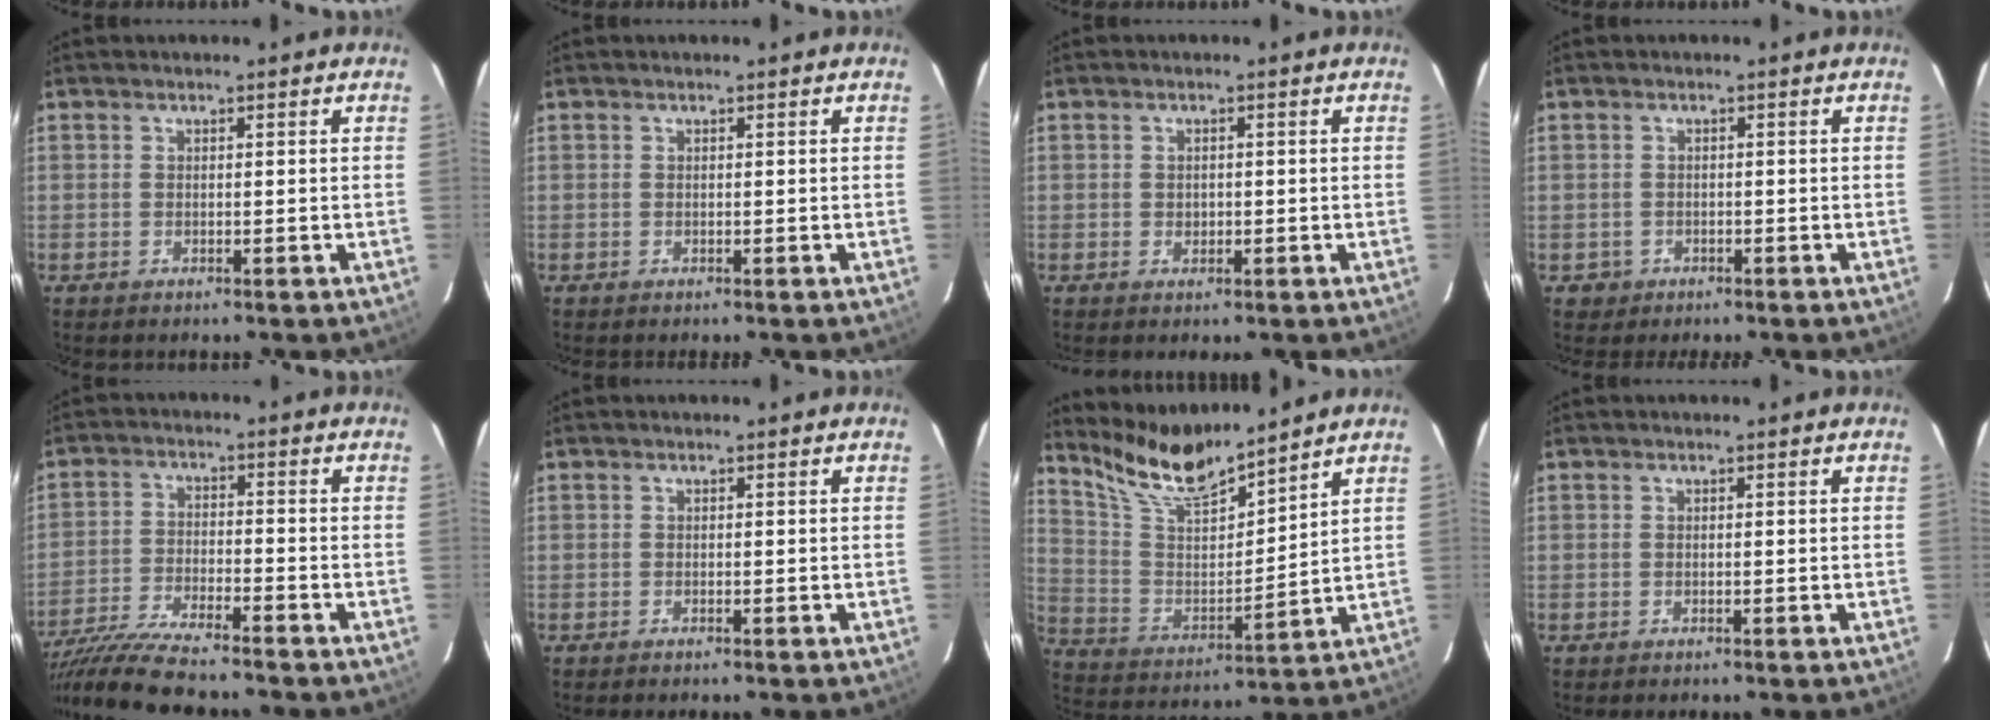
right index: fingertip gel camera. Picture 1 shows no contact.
{"total": 0.0}
{"total": 1.4, "force": [-0.2, 1.3, 0.4], "torque": [-0.005, 0.001, -0.001]}
{"total": 2.3, "force": [-0.8, 2.2, 0.2], "torque": [-0.009, 0.005, -0.007]}
{"total": 14.8, "force": [-13.1, 0.8, 6.9], "torque": [-0.156, -0.032, -0.236]}
{"total": 0.0}
{"total": 12.9, "force": [11.6, 1.7, 5.4], "torque": [-0.115, -0.011, 0.229]}
{"total": 0.0}